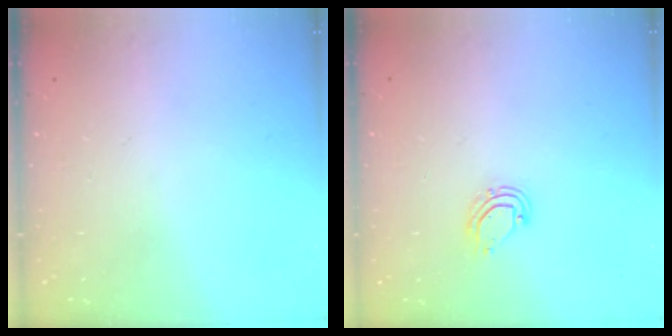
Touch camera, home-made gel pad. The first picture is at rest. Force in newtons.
{"total": 6.5, "press": 6.5, "slide": 1.1}